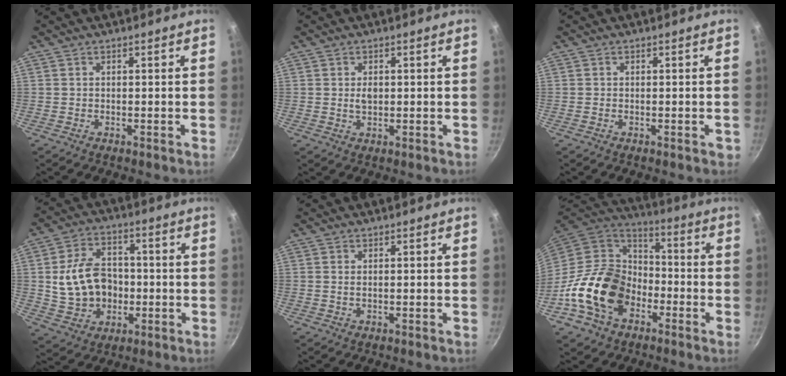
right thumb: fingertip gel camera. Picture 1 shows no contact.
{"total": 2.2, "force": [0.2, 1.4, 1.6], "torque": [-0.018, 0.000, 0.006]}
{"total": 0.8, "force": [-0.4, 0.4, 0.6], "torque": [-0.005, 0.003, -0.006]}
{"total": 13.9, "force": [-0.5, 10.7, 9.0], "torque": [-0.142, 0.020, 0.004]}
{"total": 0.8, "force": [0.2, 0.5, 0.6], "torque": [-0.012, 0.000, 0.003]}
{"total": 20.3, "force": [-7.2, 14.8, 11.9], "torque": [-0.193, 0.053, -0.143]}